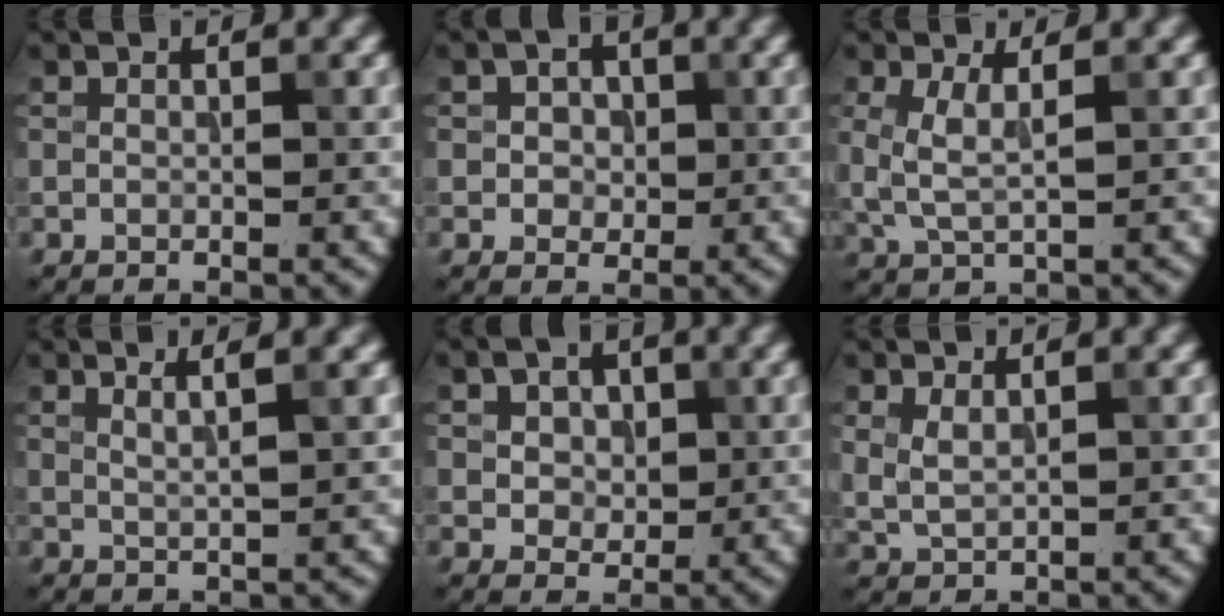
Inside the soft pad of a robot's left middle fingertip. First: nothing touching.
{"total": 2.3, "force": [0.2, 1.9, 1.3], "torque": [-0.020, 0.008, -0.007]}
{"total": 2.6, "force": [0.5, 0.6, 2.4], "torque": [-0.064, -0.002, 0.013]}
{"total": 2.4, "force": [1.4, 0.3, 1.9], "torque": [-0.023, 0.012, 0.008]}
{"total": 3.7, "force": [1.1, 2.8, 2.3], "torque": [-0.051, 0.007, 0.015]}
{"total": 1.5, "force": [0.8, 0.5, 1.2], "torque": [-0.037, -0.001, 0.021]}